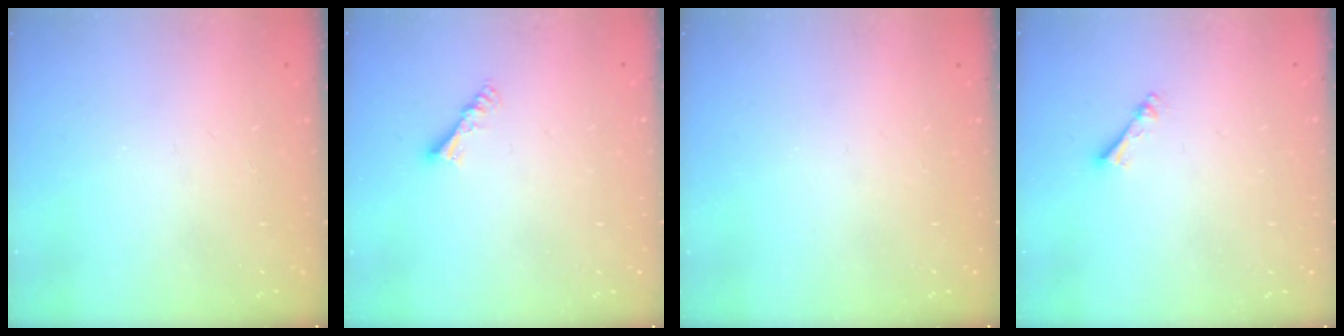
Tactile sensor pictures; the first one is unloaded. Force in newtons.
{"total": 5.2, "press": 5.1, "slide": 0.5}
{"total": 0.0}
{"total": 2.5, "press": 2.5, "slide": 0.4}